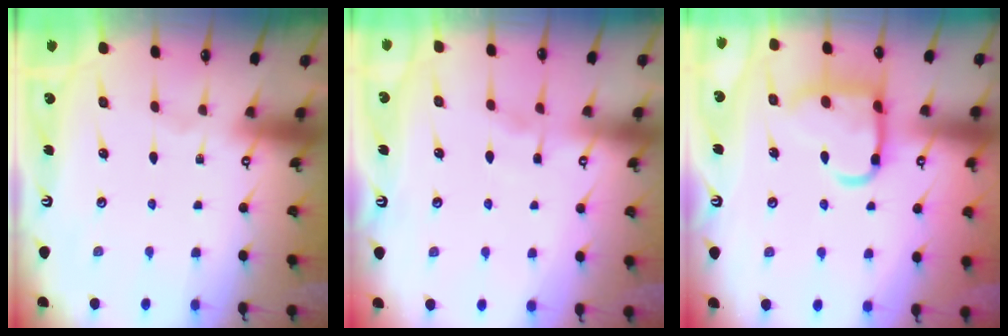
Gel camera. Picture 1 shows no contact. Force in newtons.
{"total": 1.7, "press": 1.7, "slide": 0.4}
{"total": 14.3, "press": 14.2, "slide": 1.4}